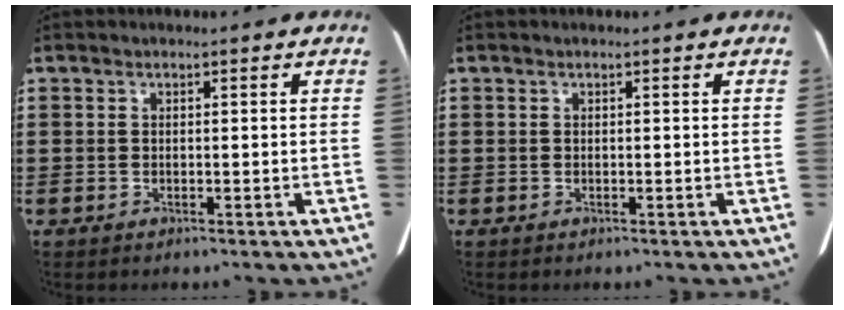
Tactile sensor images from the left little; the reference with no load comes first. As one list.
[{"total": 0.0}]